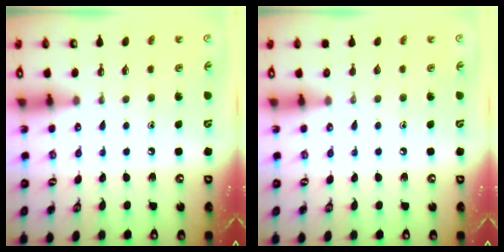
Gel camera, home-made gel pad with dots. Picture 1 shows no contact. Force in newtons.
{"total": 0.0}